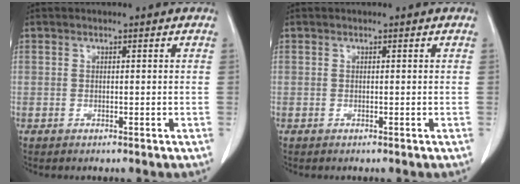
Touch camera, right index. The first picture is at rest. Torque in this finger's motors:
{"motor_torque": [-0.01, 0.00, 0.00, 0.00]}